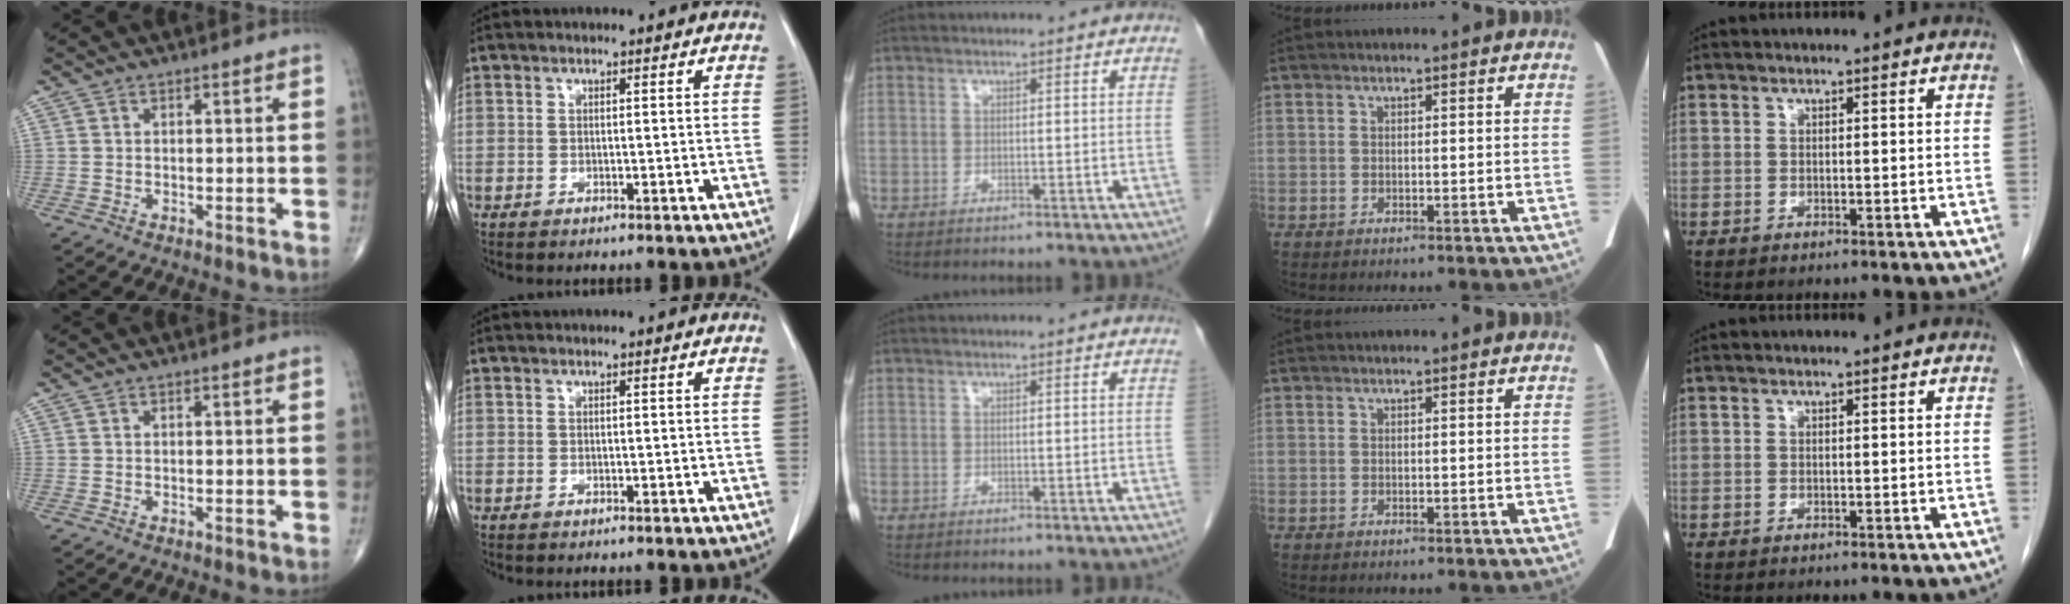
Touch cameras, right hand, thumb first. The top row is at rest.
{}